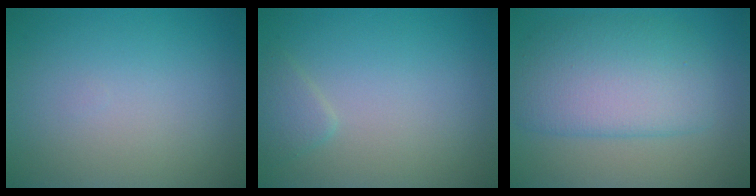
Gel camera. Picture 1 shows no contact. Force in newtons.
{"total": 1.3, "press": 1.3, "slide": 0.1}
{"total": 6.0, "press": 6.0, "slide": 0.2}